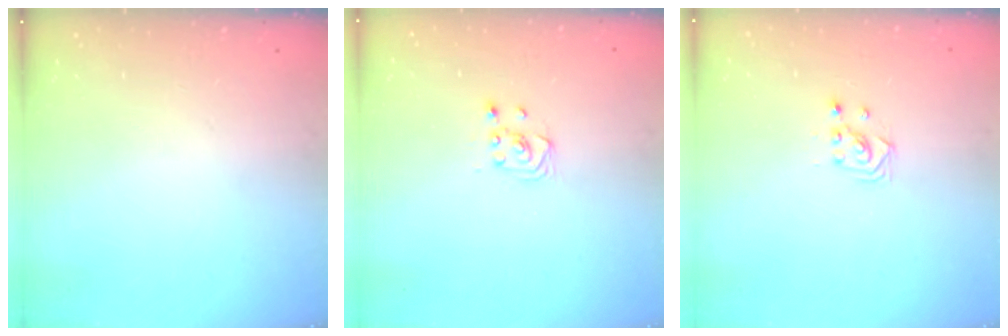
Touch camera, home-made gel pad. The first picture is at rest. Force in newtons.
{"total": 2.6, "press": 2.4, "slide": 1.0}
{"total": 2.9, "press": 2.9, "slide": 0.3}